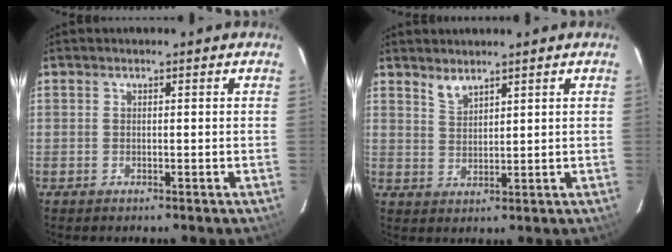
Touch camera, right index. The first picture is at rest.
{"total": 3.0, "force": [2.6, 0.7, 1.2], "torque": [-0.022, 0.002, 0.050]}